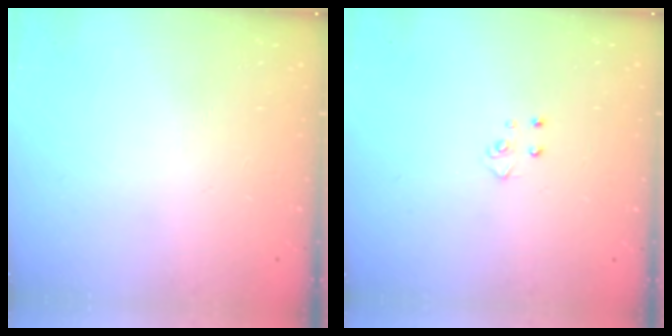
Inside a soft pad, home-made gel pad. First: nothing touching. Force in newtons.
{"total": 4.5, "press": 4.4, "slide": 0.5}